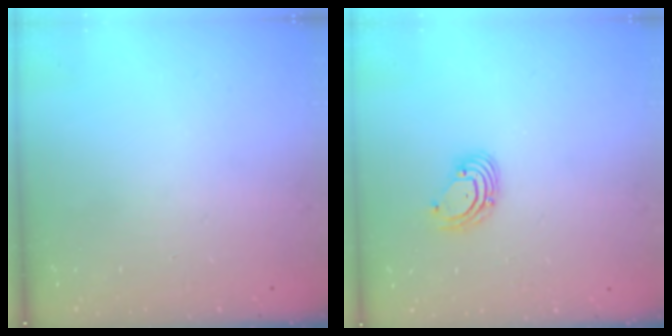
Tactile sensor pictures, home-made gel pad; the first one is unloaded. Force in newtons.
{"total": 3.3, "press": 3.3, "slide": 0.4}